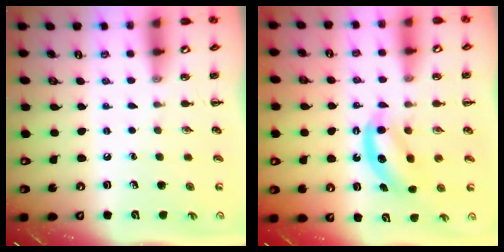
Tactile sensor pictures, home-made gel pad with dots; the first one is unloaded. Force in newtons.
{"total": 5.8, "press": 5.7, "slide": 0.7}